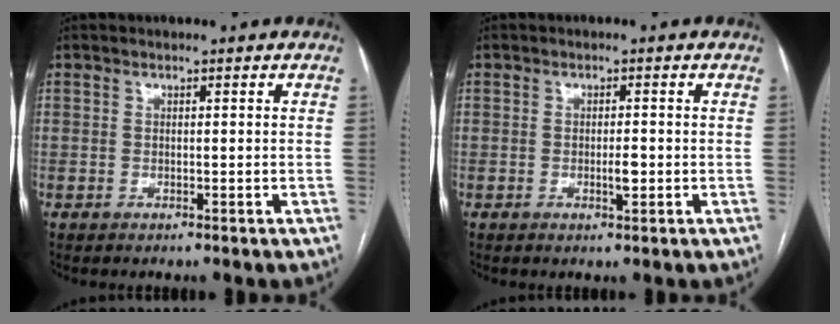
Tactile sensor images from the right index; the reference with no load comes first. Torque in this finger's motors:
{"motor_torque": [0.34, 0.28, 0.30, 0.06]}